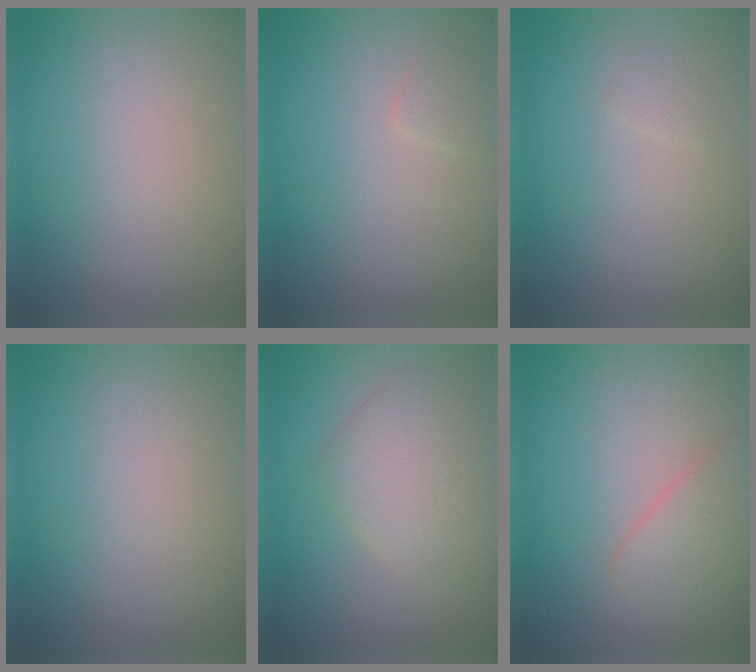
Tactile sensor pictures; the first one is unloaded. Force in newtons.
{"total": 0.9, "press": 0.9, "slide": 0.1}
{"total": 0.6, "press": 0.6, "slide": 0.0}
{"total": 0.0}
{"total": 4.3, "press": 4.3, "slide": 0.2}
{"total": 2.6, "press": 2.6, "slide": 0.1}